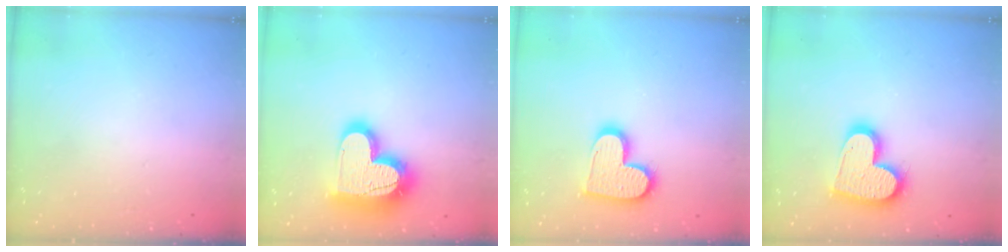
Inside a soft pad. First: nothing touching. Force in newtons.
{"total": 21.0, "press": 21.0, "slide": 1.7}
{"total": 14.0, "press": 13.9, "slide": 0.8}
{"total": 16.9, "press": 16.9, "slide": 1.5}